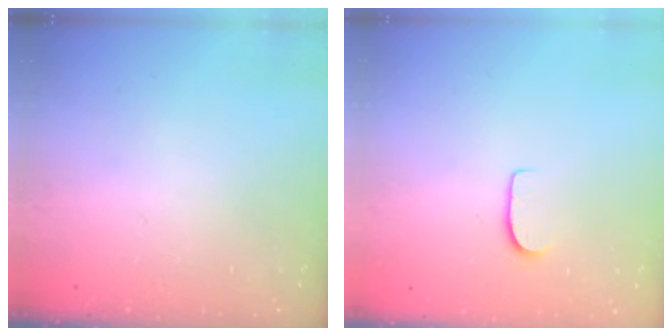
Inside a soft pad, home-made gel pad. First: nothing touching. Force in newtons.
{"total": 5.9, "press": 5.8, "slide": 0.6}